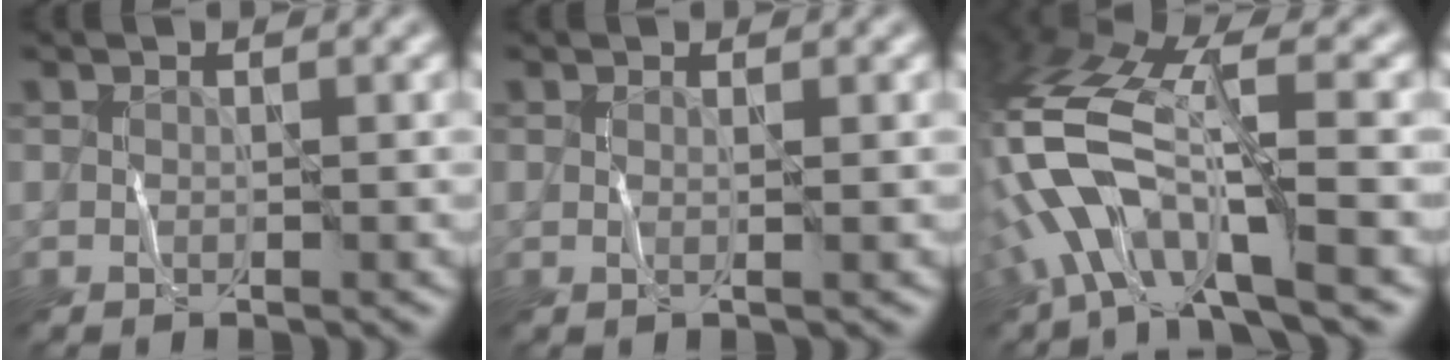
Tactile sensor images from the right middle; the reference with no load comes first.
{"total": 0.6, "force": [0.0, 0.1, 0.6], "torque": [-0.010, 0.003, -0.002]}
{"total": 10.2, "force": [-3.4, 3.5, 9.0], "torque": [-0.193, 0.023, -0.067]}